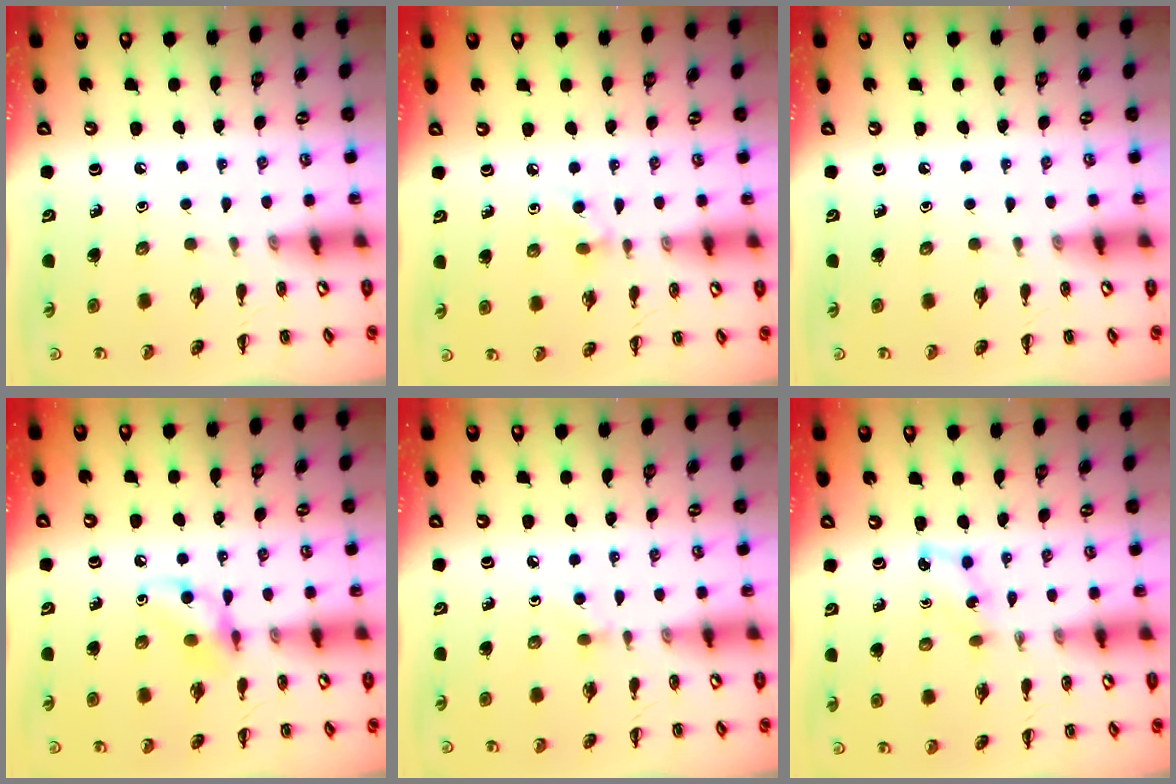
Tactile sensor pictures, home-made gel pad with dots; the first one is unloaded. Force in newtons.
{"total": 4.7, "press": 4.3, "slide": 1.8}
{"total": 0.0}
{"total": 9.2, "press": 9.1, "slide": 1.2}
{"total": 4.1, "press": 3.8, "slide": 1.6}
{"total": 3.6, "press": 3.5, "slide": 1.1}